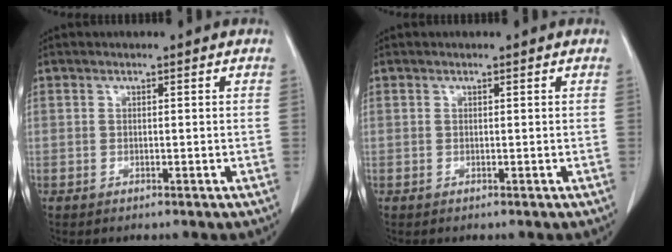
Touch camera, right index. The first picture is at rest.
{"total": 0.0}